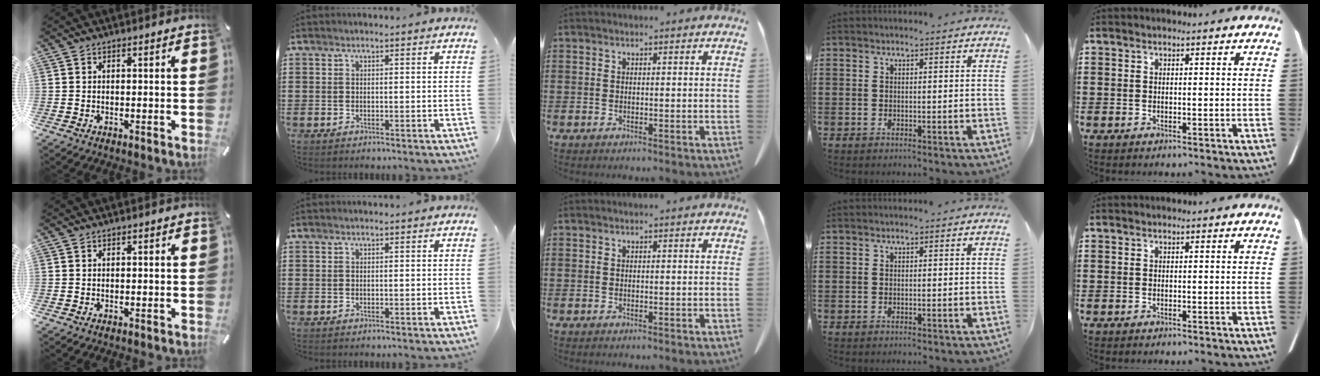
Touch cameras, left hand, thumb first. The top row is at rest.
{}